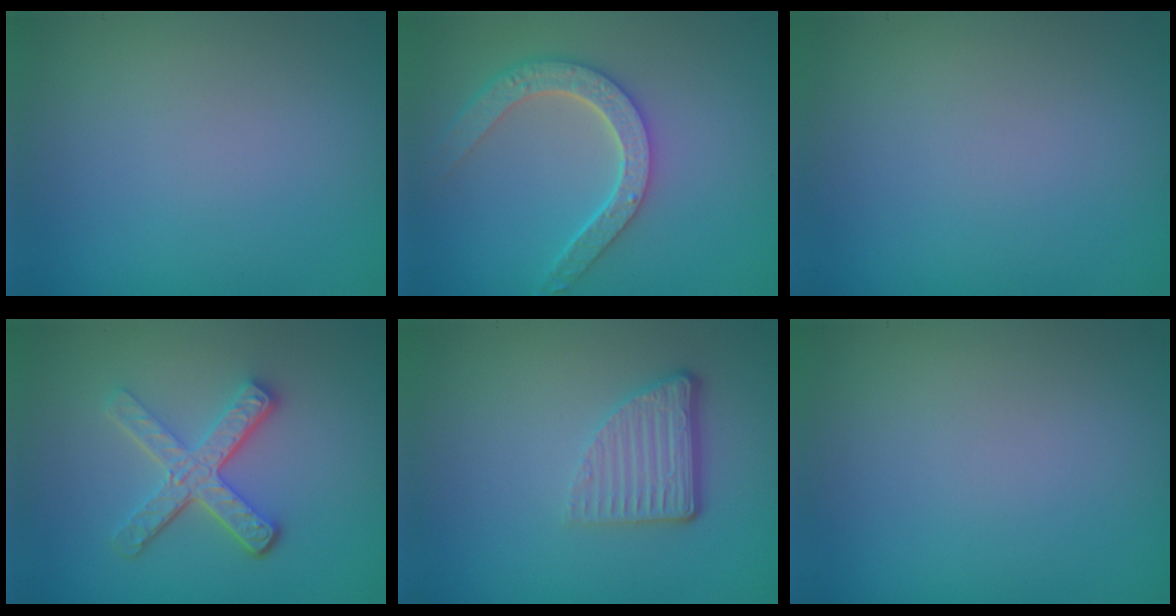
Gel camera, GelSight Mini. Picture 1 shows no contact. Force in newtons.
{"total": 5.0, "press": 4.0, "slide": 3.0}
{"total": 0.0}
{"total": 4.6, "press": 3.4, "slide": 3.0}
{"total": 3.8, "press": 2.6, "slide": 2.8}
{"total": 0.0}